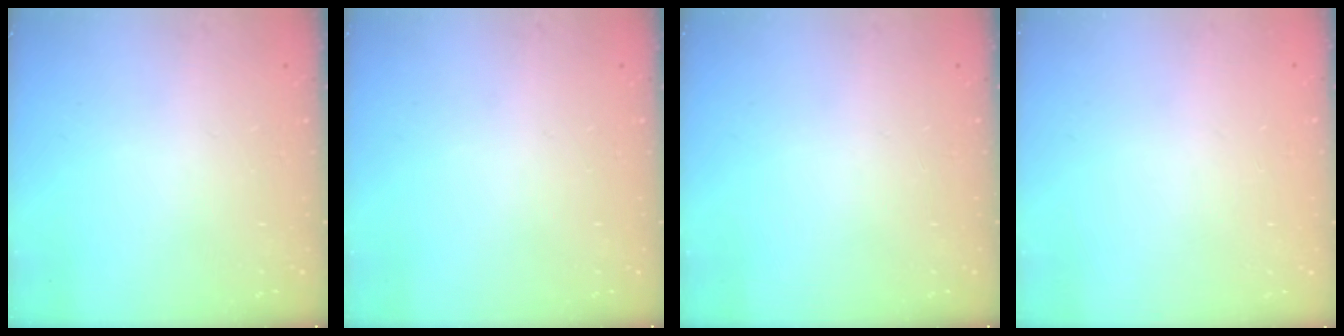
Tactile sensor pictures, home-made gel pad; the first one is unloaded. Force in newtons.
{"total": 0.0}
{"total": 0.0}
{"total": 0.0}